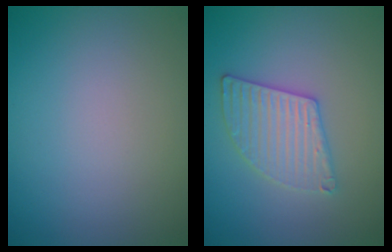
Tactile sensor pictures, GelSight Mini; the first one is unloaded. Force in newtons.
{"total": 3.0, "press": 3.0, "slide": 0.2}